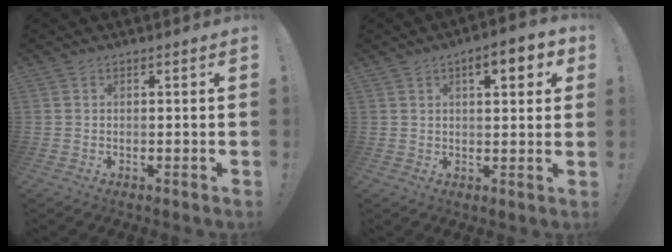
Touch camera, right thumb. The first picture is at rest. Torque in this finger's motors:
{"motor_torque": [-0.42, 1.31, 0.04, 0.46, 0.00]}